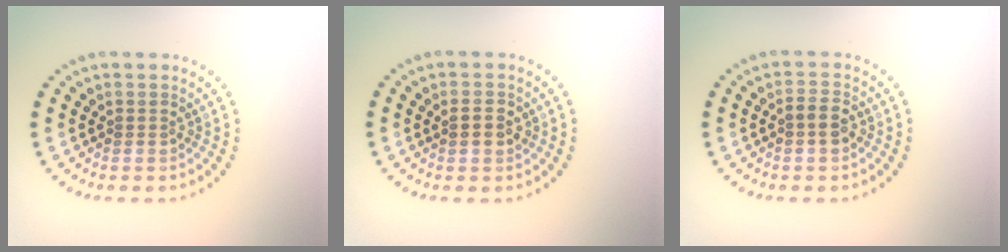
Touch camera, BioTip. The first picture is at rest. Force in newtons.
{"total": 1.5, "press": 1.5, "slide": 0.2}
{"total": 1.7, "press": 1.7, "slide": 0.5}